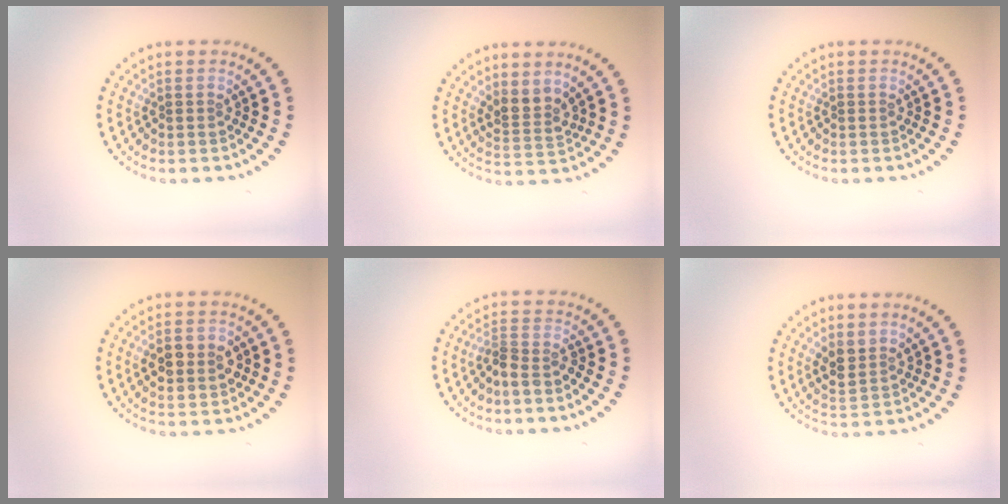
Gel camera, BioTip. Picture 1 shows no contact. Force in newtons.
{"total": 2.4, "press": 1.7, "slide": 1.6}
{"total": 0.0}
{"total": 3.6, "press": 3.6, "slide": 0.1}
{"total": 2.0, "press": 1.4, "slide": 1.4}
{"total": 2.1, "press": 1.8, "slide": 1.1}